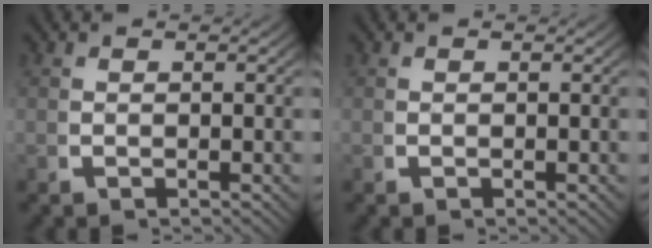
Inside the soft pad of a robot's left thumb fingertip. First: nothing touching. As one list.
[{"total": 0.0}]